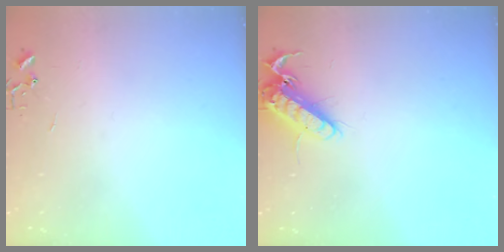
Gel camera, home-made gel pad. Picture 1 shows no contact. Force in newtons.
{"total": 13.8, "press": 13.7, "slide": 2.0}